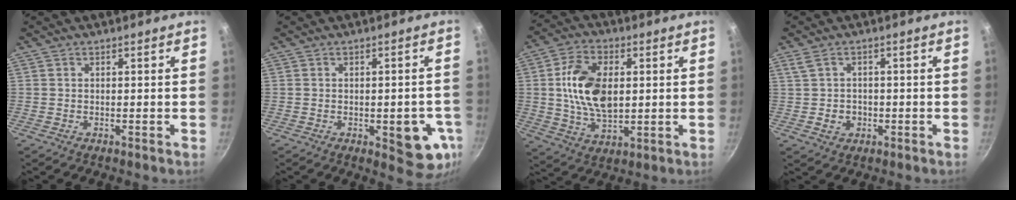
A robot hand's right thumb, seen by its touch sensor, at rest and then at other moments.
{"total": 9.9, "force": [-2.7, 4.2, 8.5], "torque": [-0.071, 0.001, -0.030]}
{"total": 13.5, "force": [1.7, 8.3, 10.5], "torque": [-0.174, 0.000, 0.030]}
{"total": 4.1, "force": [-0.4, 3.3, 2.5], "torque": [-0.033, 0.003, -0.005]}